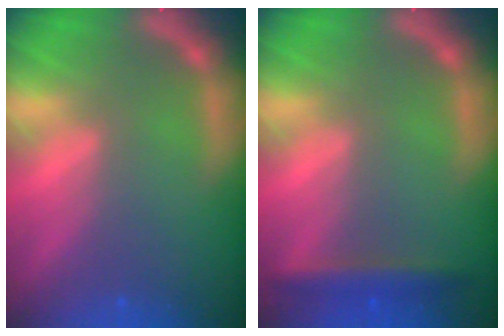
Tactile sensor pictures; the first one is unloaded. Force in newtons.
{"total": 2.9}